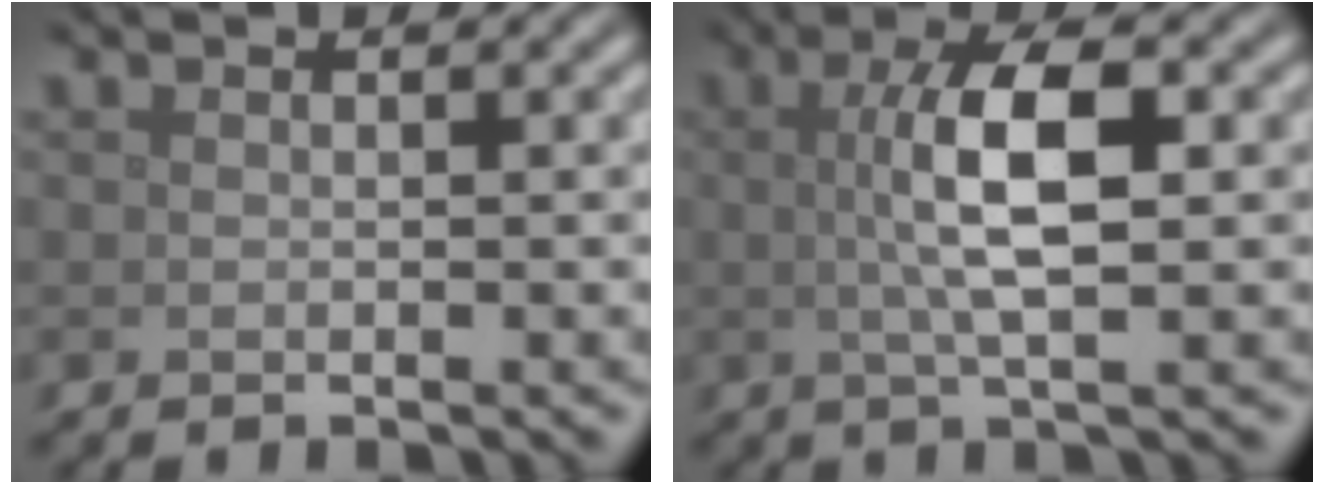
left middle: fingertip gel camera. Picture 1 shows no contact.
{"total": 5.6, "force": [0.6, 1.4, 5.4], "torque": [-0.099, 0.010, 0.009]}